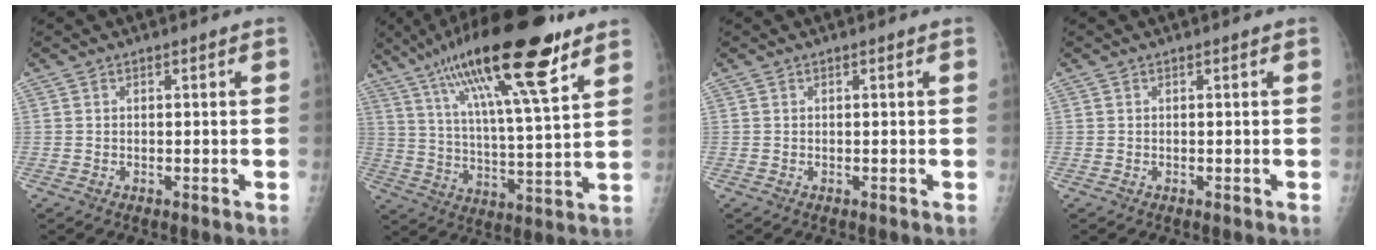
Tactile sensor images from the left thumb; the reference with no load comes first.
{"total": 23.0, "force": [13.6, 4.7, 17.9], "torque": [-0.301, -0.032, 0.230]}
{"total": 0.0}
{"total": 0.0}